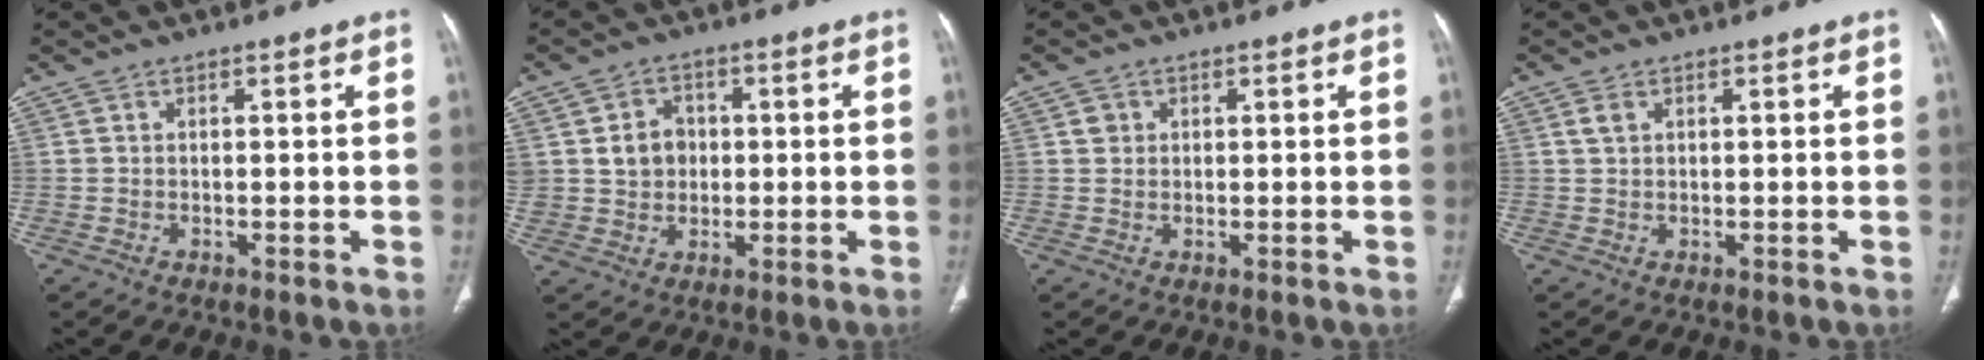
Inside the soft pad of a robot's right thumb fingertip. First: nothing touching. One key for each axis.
{"total": 6.4, "fx": 0.9, "fy": 5.4, "fz": 3.2, "tx": -0.028, "ty": 0.000, "tz": 0.017}
{"total": 1.6, "fx": 0.5, "fy": 1.5, "fz": 0.4, "tx": 0.002, "ty": -0.001, "tz": 0.007}
{"total": 1.5, "fx": 0.7, "fy": 0.9, "fz": 0.9, "tx": -0.019, "ty": 0.003, "tz": 0.016}